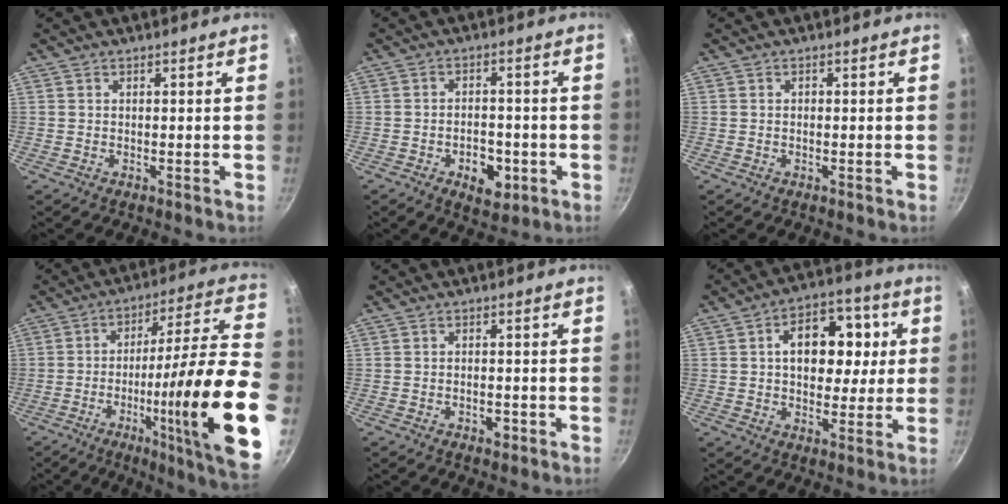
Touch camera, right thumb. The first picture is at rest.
{"total": 7.2, "force": [-2.7, 4.3, 5.1], "torque": [-0.053, 0.012, -0.036]}
{"total": 0.6, "force": [0.0, 0.4, 0.3], "torque": [-0.004, 0.004, -0.001]}
{"total": 28.5, "force": [-7.5, 4.6, 27.1], "torque": [-0.369, 0.026, -0.114]}
{"total": 2.2, "force": [-1.1, 1.2, 1.5], "torque": [-0.022, 0.007, -0.015]}
{"total": 14.4, "force": [2.6, 10.0, 10.1], "torque": [-0.106, 0.013, 0.026]}